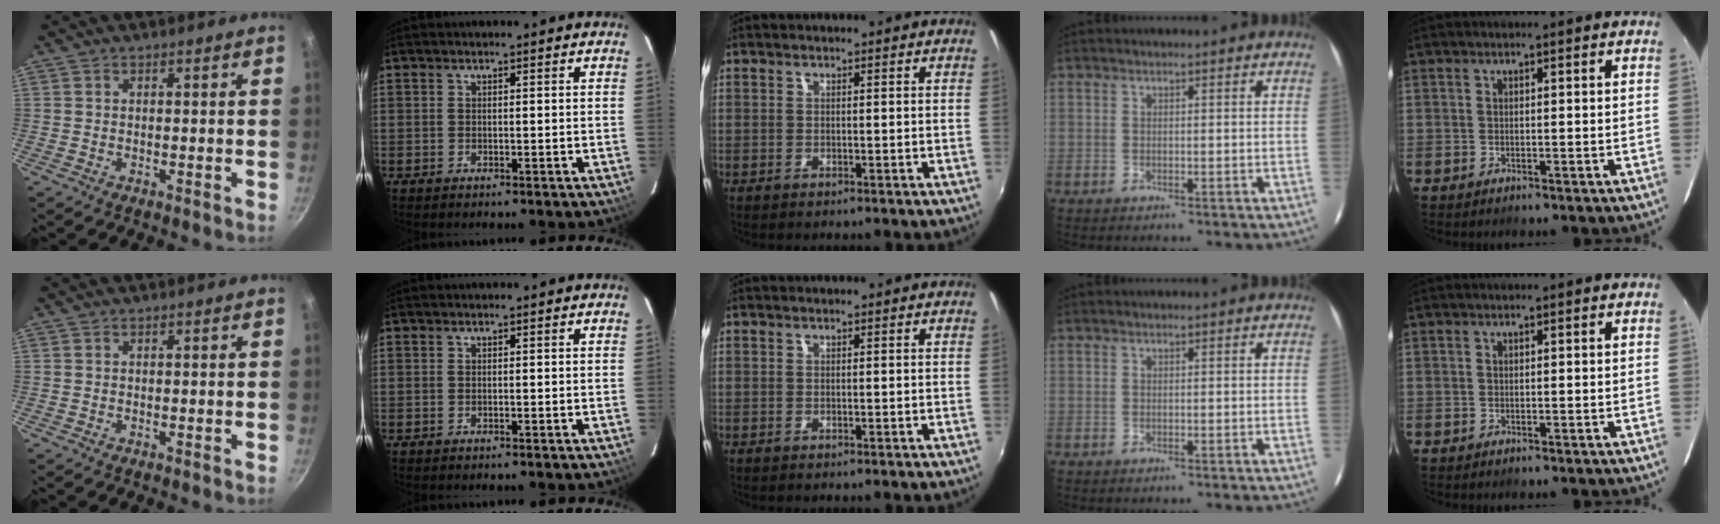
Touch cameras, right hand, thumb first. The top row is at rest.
{}